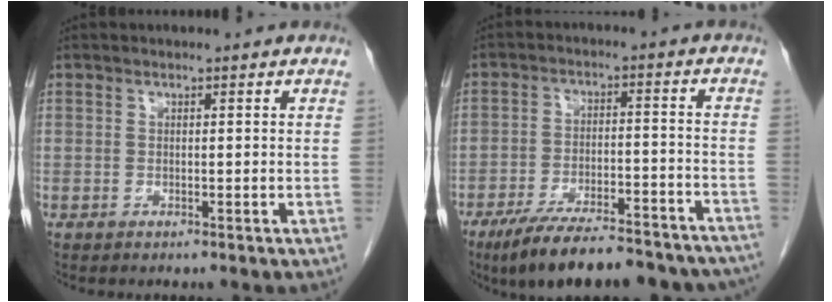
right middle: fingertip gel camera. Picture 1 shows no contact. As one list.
[{"total": 21.8, "force": [-18.5, 4.8, 10.4], "torque": [-0.127, 0.001, -0.261]}]